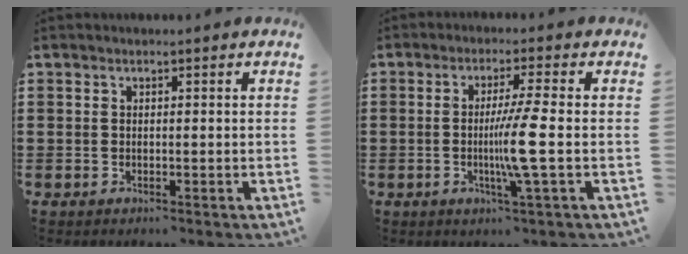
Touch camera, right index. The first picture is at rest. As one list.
[{"total": 7.2, "force": [-1.0, -0.9, 7.0], "torque": [-0.129, -0.019, -0.024]}]